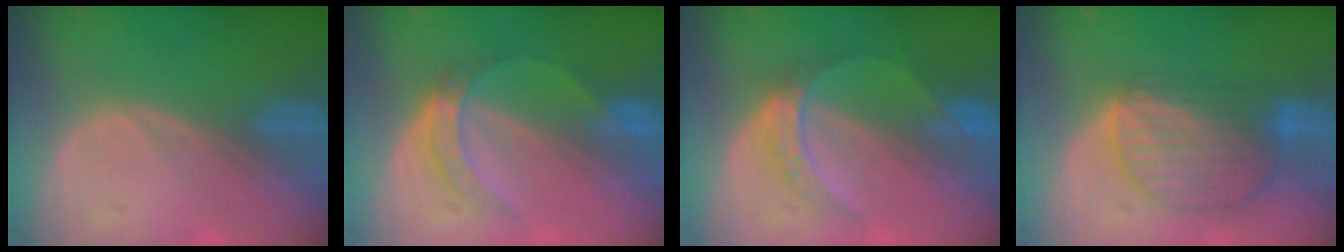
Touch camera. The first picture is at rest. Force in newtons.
{"total": 5.0, "press": 4.7, "slide": 1.6}
{"total": 6.5, "press": 5.6, "slide": 3.4}
{"total": 8.8, "press": 7.7, "slide": 4.2}